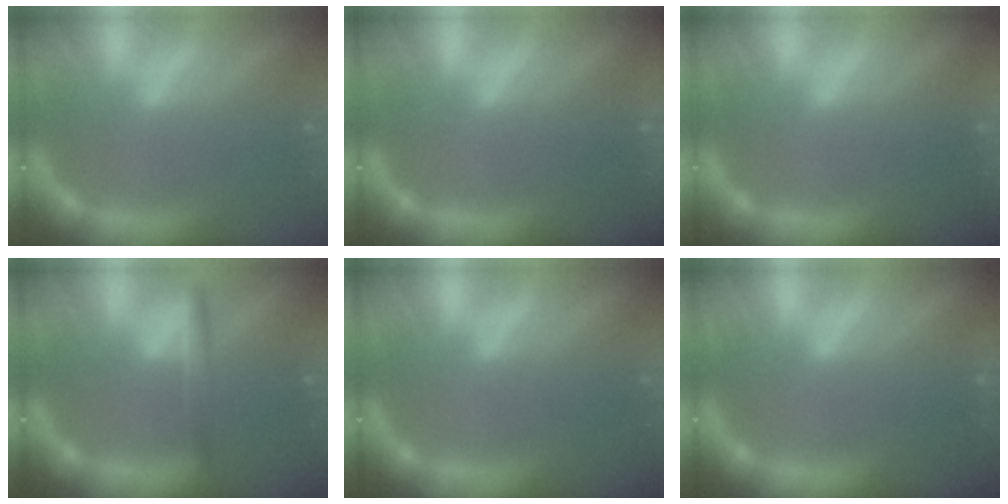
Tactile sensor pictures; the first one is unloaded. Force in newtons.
{"total": 5.0}
{"total": 9.5}
{"total": 2.5}
{"total": 0.0}
{"total": 0.9}